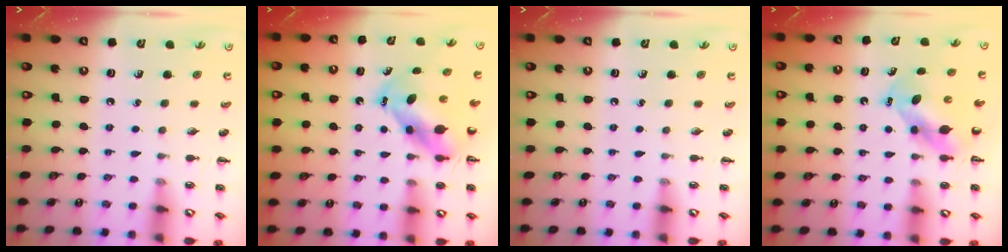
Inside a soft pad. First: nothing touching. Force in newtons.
{"total": 6.6, "press": 6.3, "slide": 1.9}
{"total": 0.0}
{"total": 6.2, "press": 6.1, "slide": 1.0}